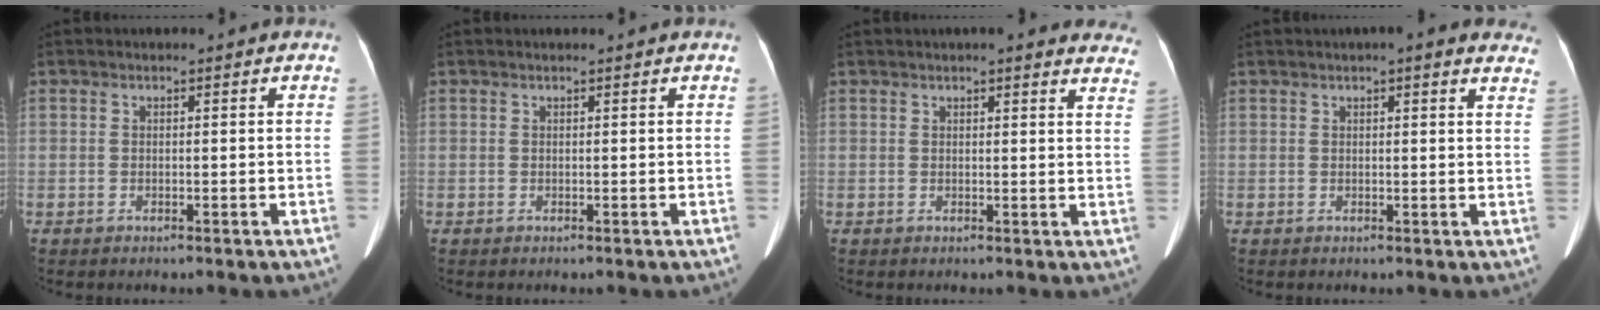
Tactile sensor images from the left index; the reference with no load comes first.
{"total": 0.6, "force": [0.5, -0.1, 0.2], "torque": [-0.004, 0.004, 0.012]}
{"total": 12.0, "force": [10.7, 2.2, 4.9], "torque": [-0.025, -0.005, 0.098]}
{"total": 8.0, "force": [6.4, 1.5, 4.6], "torque": [-0.040, 0.005, 0.055]}